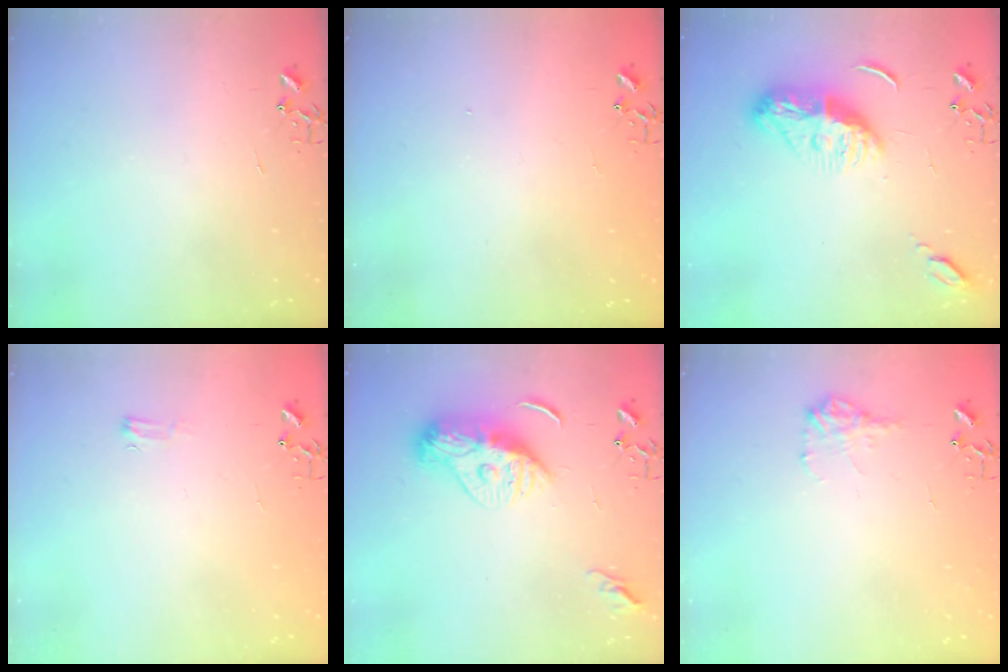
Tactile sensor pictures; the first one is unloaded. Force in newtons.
{"total": 1.3, "press": 1.2, "slide": 0.1}
{"total": 11.3, "press": 11.3, "slide": 0.3}
{"total": 4.1, "press": 4.1, "slide": 0.6}
{"total": 11.6, "press": 11.6, "slide": 0.9}
{"total": 9.3, "press": 9.3, "slide": 0.3}